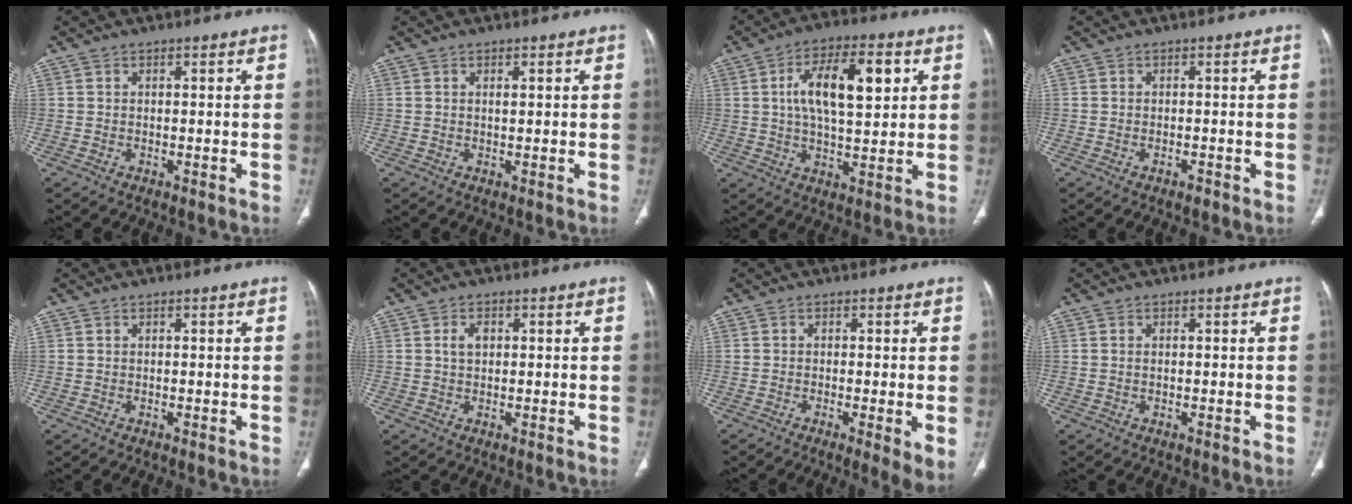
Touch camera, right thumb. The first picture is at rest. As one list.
[{"total": 1.0, "force": [0.5, 0.2, 0.9], "torque": [-0.015, -0.001, 0.008]}, {"total": 14.0, "force": [3.6, 6.0, 12.2], "torque": [-0.194, 0.005, 0.059]}, {"total": 1.0, "force": [-0.6, 0.5, 0.5], "torque": [-0.010, 0.003, -0.008]}, {"total": 0.0}, {"total": 2.5, "force": [0.6, 1.6, 1.7], "torque": [-0.031, 0.006, 0.011]}, {"total": 4.5, "force": [-1.0, 0.8, 4.3], "torque": [-0.076, -0.016, -0.021]}, {"total": 0.0}]